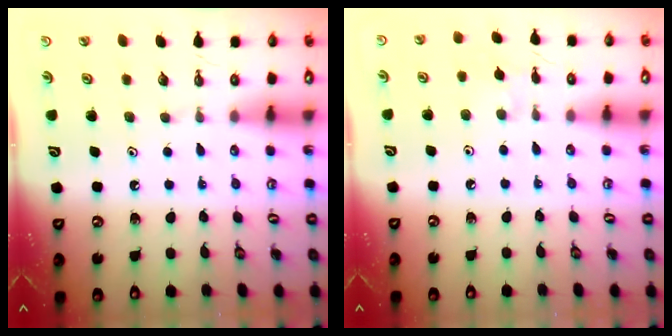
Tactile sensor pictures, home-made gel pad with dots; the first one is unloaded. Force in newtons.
{"total": 2.9, "press": 2.9, "slide": 0.6}